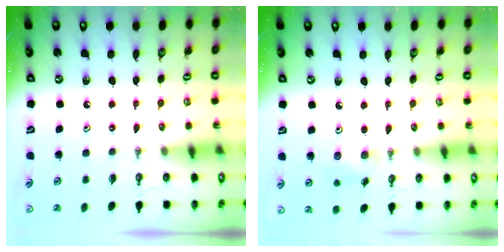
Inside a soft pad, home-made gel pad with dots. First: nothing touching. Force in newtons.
{"total": 5.9, "press": 4.2, "slide": 4.1}